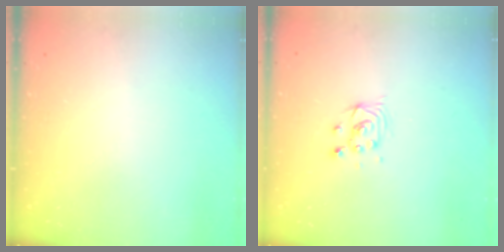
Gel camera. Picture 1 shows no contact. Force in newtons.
{"total": 3.8, "press": 3.7, "slide": 0.5}